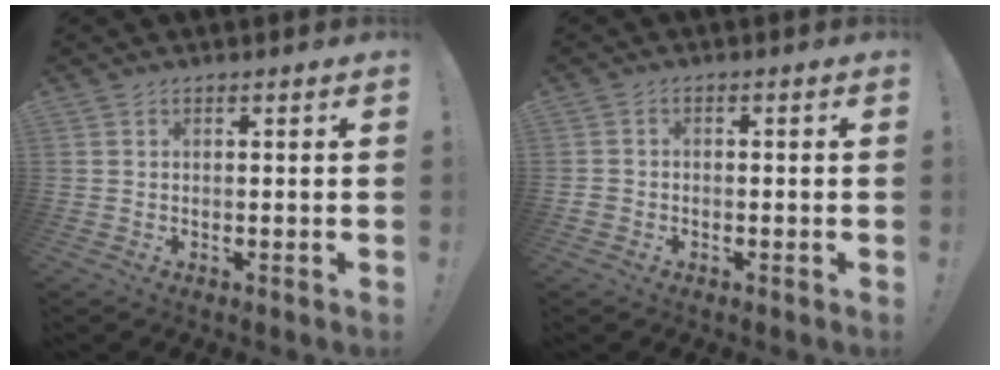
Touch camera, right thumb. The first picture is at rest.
{"total": 1.9, "force": [-1.1, 1.4, 0.6], "torque": [-0.006, 0.010, -0.020]}